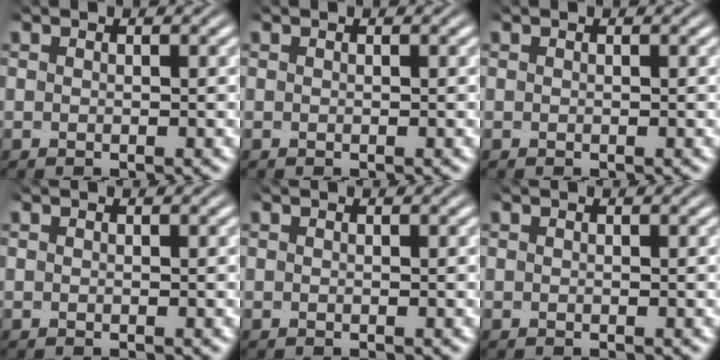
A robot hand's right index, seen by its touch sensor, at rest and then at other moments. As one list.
[{"total": 0.0}, {"total": 0.0}, {"total": 0.0}, {"total": 0.0}, {"total": 0.0}]